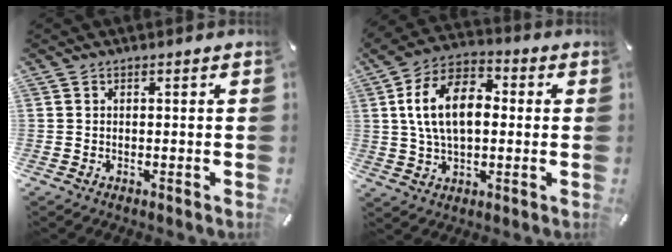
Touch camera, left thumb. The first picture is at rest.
{"total": 14.3, "force": [1.5, 9.2, 10.9], "torque": [-0.227, 0.006, 0.023]}